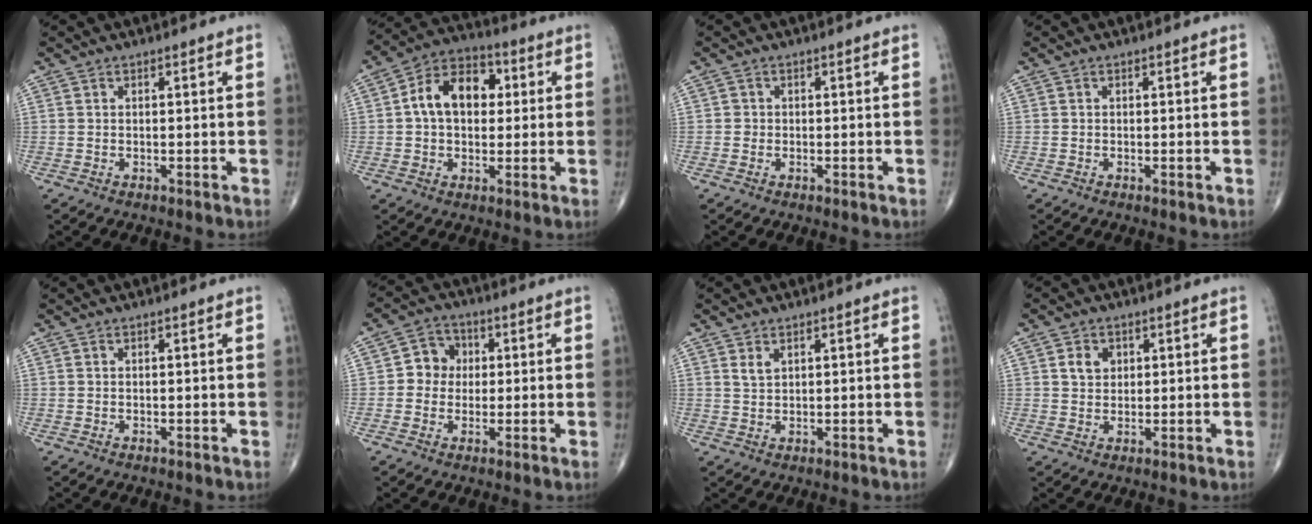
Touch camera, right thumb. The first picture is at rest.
{"total": 12.1, "force": [1.8, 8.3, 8.6], "torque": [-0.121, 0.025, 0.020]}
{"total": 0.8, "force": [-0.1, 0.8, 0.1], "torque": [0.003, 0.003, -0.003]}
{"total": 0.0}
{"total": 0.0}
{"total": 5.8, "force": [0.4, 5.3, 2.4], "torque": [-0.006, 0.011, -0.006]}
{"total": 1.7, "force": [1.0, 0.9, 1.0], "torque": [-0.017, -0.003, 0.025]}
{"total": 3.6, "force": [1.2, 2.9, 1.8], "torque": [-0.013, -0.004, 0.020]}